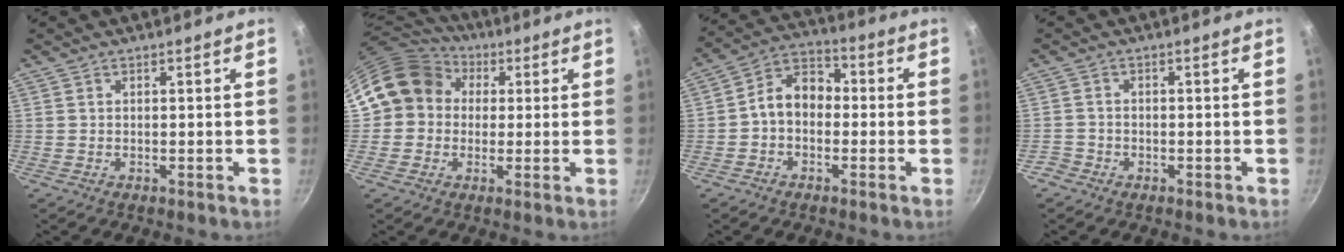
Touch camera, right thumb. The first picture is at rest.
{"total": 12.6, "force": [2.0, 11.3, 5.2], "torque": [-0.059, 0.032, 0.017]}
{"total": 8.4, "force": [-1.0, 6.2, 5.5], "torque": [-0.063, 0.036, -0.038]}
{"total": 2.4, "force": [-1.6, 1.7, 0.4], "torque": [-0.006, 0.017, -0.031]}